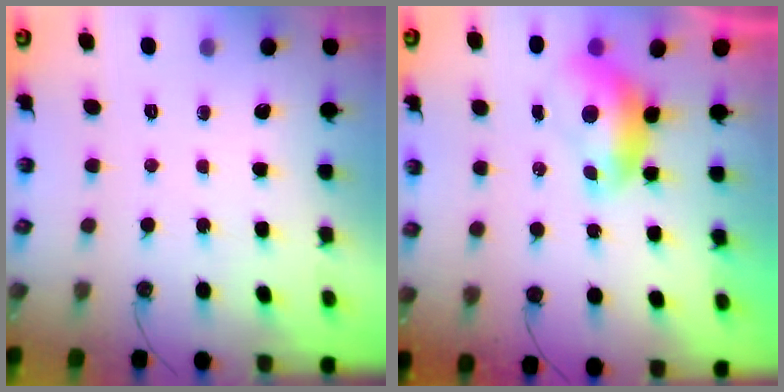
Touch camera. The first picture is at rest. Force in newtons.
{"total": 0.7, "press": 0.6, "slide": 0.4}